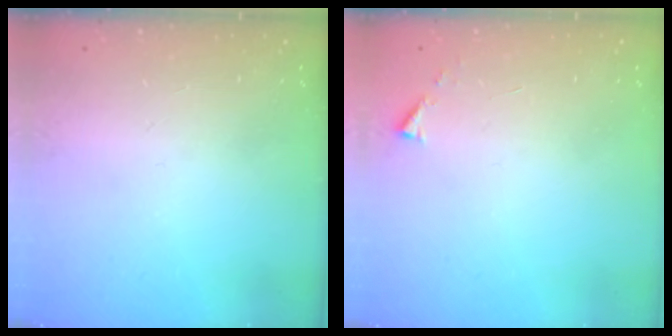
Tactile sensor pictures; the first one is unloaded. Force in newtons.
{"total": 2.9, "press": 2.9, "slide": 0.4}